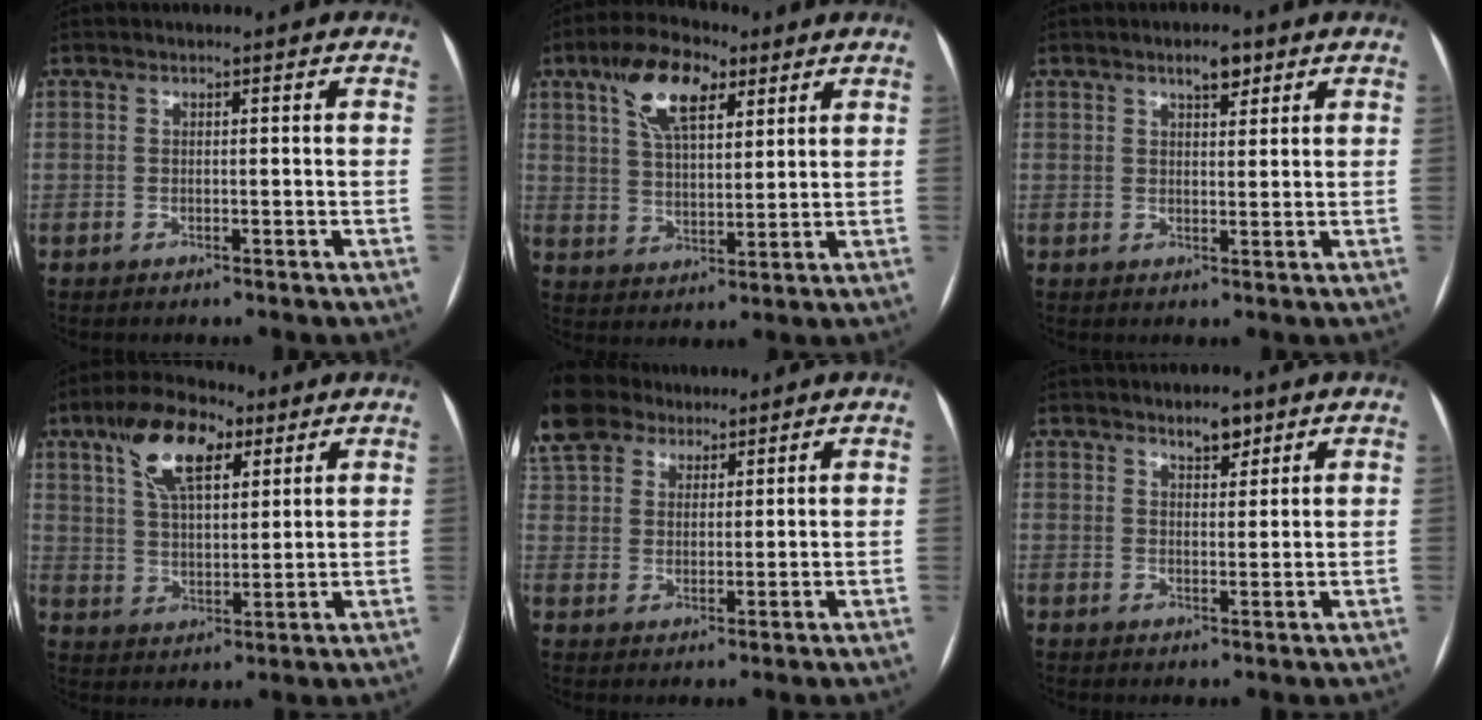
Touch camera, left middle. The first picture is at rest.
{"total": 10.9, "force": [5.8, 4.5, 8.0], "torque": [-0.155, 0.023, 0.107]}
{"total": 3.3, "force": [2.2, 1.1, 2.2], "torque": [-0.035, 0.002, 0.034]}
{"total": 11.9, "force": [6.3, 4.9, 8.8], "torque": [-0.167, 0.026, 0.116]}
{"total": 11.9, "force": [9.3, 6.4, 3.6], "torque": [-0.098, 0.038, 0.177]}
{"total": 3.2, "force": [2.4, 1.1, 1.7], "torque": [-0.028, -0.001, 0.039]}